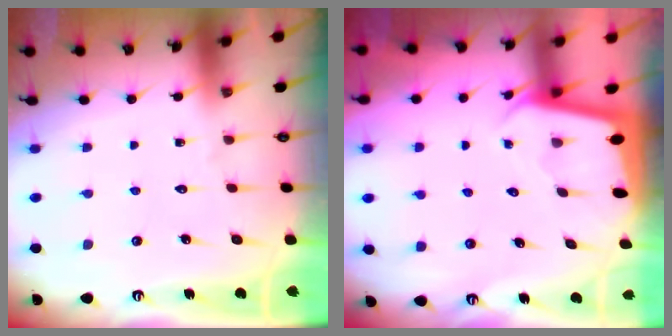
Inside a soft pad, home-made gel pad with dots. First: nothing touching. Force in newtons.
{"total": 1.8, "press": 1.8, "slide": 0.1}